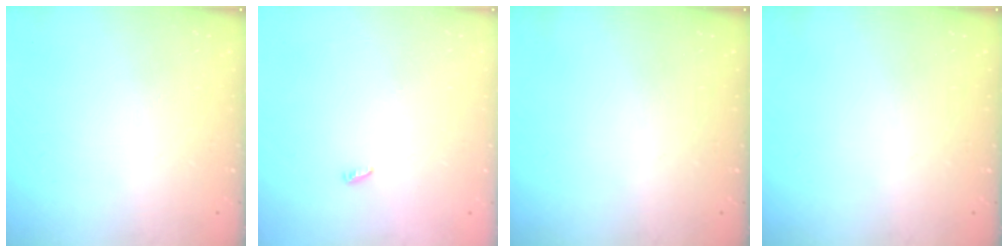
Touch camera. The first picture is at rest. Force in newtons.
{"total": 2.5, "press": 2.5, "slide": 0.2}
{"total": 0.0}
{"total": 0.0}